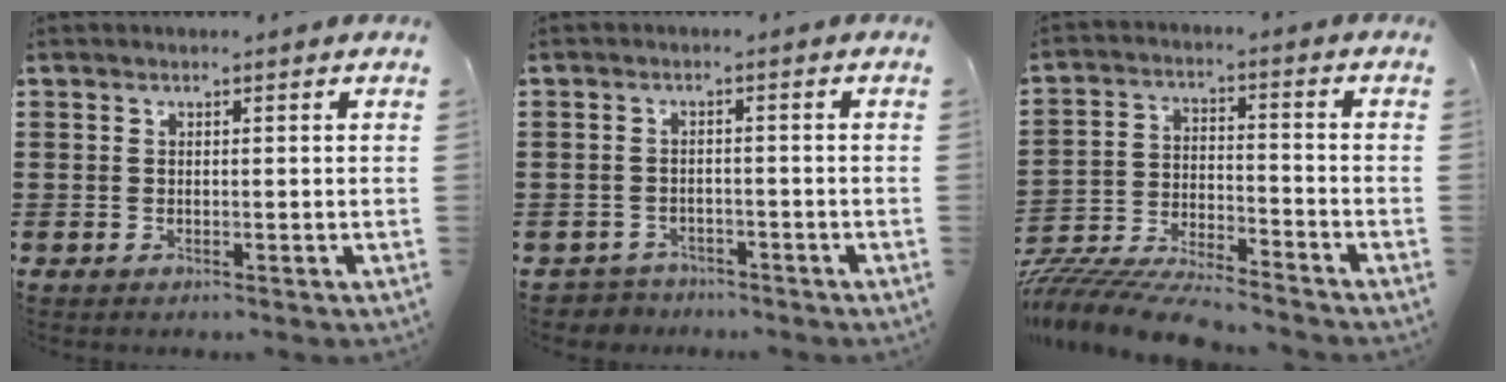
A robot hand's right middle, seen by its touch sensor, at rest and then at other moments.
{"total": 2.2, "force": [-2.1, 0.6, -0.3], "torque": [-0.004, 0.000, -0.049]}
{"total": 7.9, "force": [-7.7, 0.4, 1.5], "torque": [-0.037, 0.002, -0.155]}